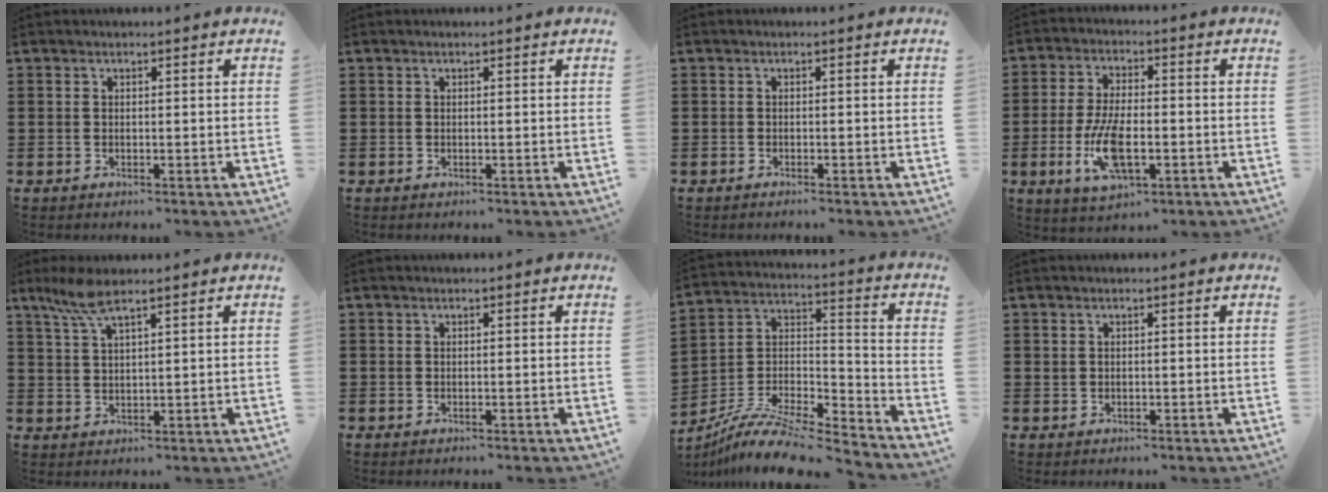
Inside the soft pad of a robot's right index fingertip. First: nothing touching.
{"total": 0.0}
{"total": 0.5, "force": [-0.5, 0.0, 0.2], "torque": [-0.005, -0.002, -0.010]}
{"total": 9.2, "force": [-2.5, 3.7, 8.0], "torque": [-0.179, -0.015, -0.046]}
{"total": 5.2, "force": [3.5, 1.0, 3.7], "torque": [-0.081, 0.004, 0.063]}
{"total": 0.0}
{"total": 10.2, "force": [-9.0, 2.0, 4.5], "torque": [-0.089, 0.011, -0.180]}
{"total": 0.6, "force": [0.3, 0.5, 0.2], "torque": [-0.006, 0.003, 0.005]}